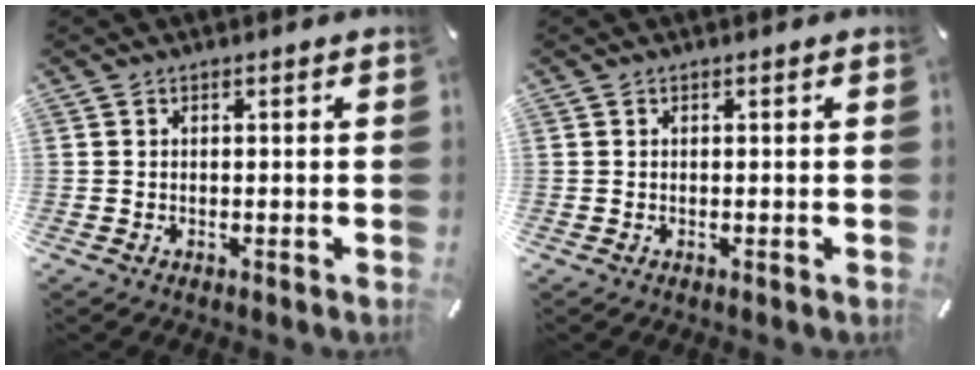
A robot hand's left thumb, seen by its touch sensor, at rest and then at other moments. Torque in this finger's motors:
{"motor_torque": [-0.02, 0.18, -0.04, -0.02, 0.00]}